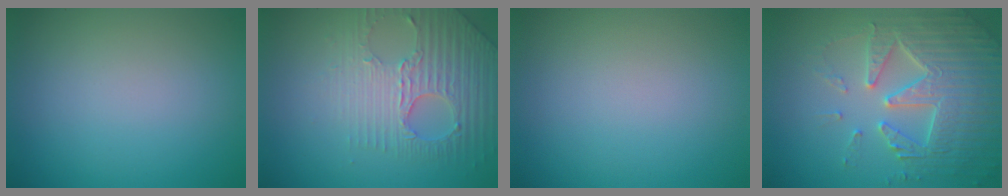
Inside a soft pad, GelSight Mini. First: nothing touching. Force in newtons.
{"total": 3.9, "press": 3.8, "slide": 1.1}
{"total": 0.0}
{"total": 5.3, "press": 5.2, "slide": 1.1}